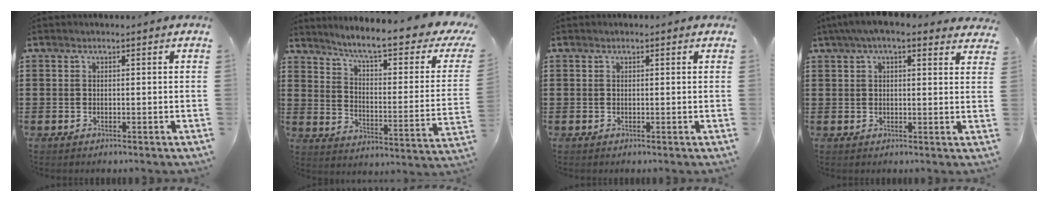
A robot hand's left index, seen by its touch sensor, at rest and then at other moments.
{"total": 7.4, "force": [5.6, 0.1, 4.8], "torque": [-0.108, -0.045, 0.084]}
{"total": 0.0}
{"total": 5.2, "force": [3.9, 1.2, 3.2], "torque": [-0.072, 0.000, 0.071]}